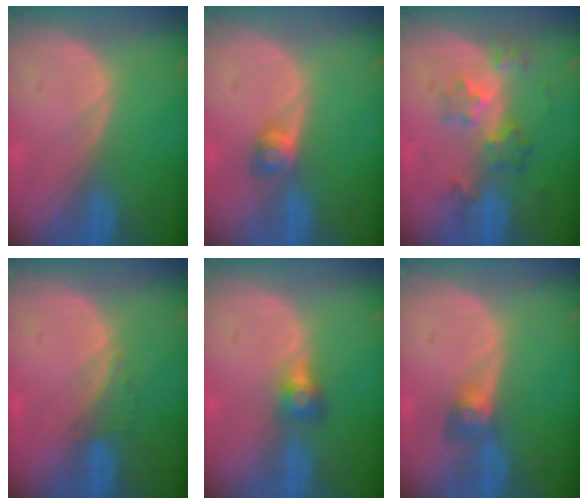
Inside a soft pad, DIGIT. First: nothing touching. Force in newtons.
{"total": 2.8, "press": 2.5, "slide": 1.1}
{"total": 6.1, "press": 5.5, "slide": 2.5}
{"total": 1.7, "press": 1.6, "slide": 0.7}
{"total": 2.8, "press": 2.6, "slide": 1.0}
{"total": 3.2, "press": 2.7, "slide": 1.6}